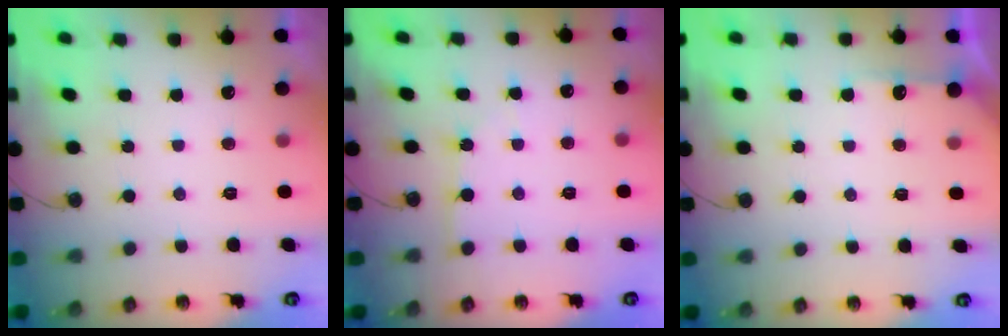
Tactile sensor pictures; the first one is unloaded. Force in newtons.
{"total": 2.3, "press": 2.3, "slide": 0.3}
{"total": 4.7, "press": 4.7, "slide": 0.5}